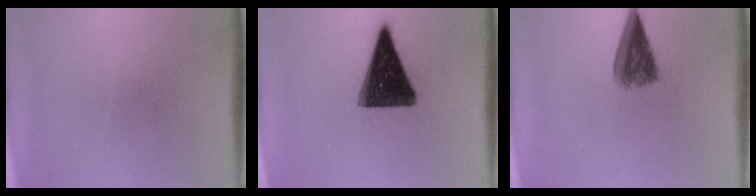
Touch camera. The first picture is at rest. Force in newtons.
{"total": 14.7}
{"total": 5.4}